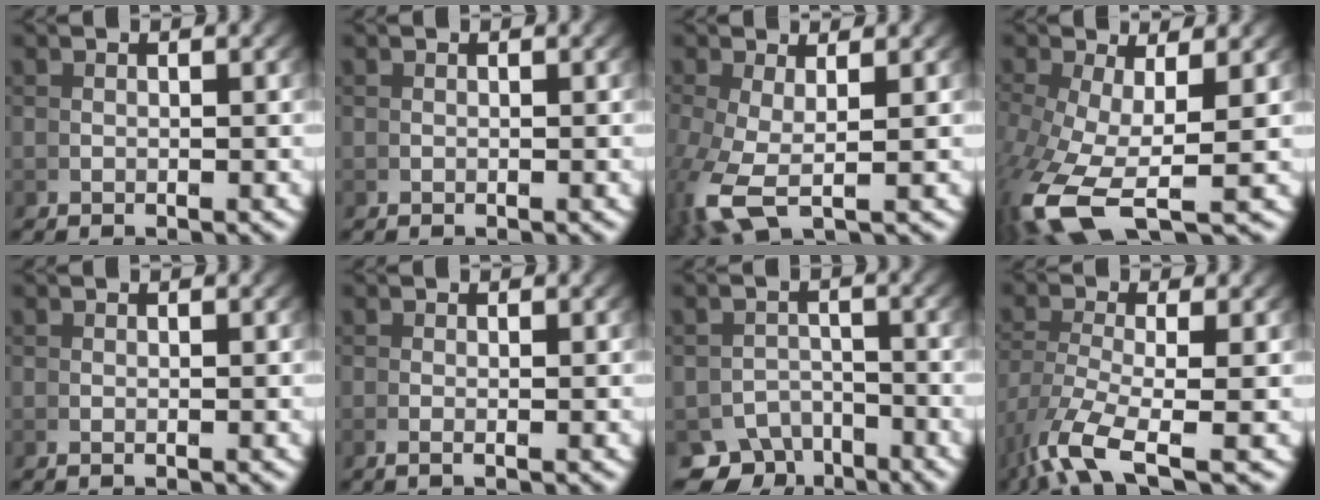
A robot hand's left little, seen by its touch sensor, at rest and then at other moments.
{"total": 0.0}
{"total": 4.5, "force": [-0.6, 2.3, 3.9], "torque": [-0.114, -0.037, 0.010]}
{"total": 7.0, "force": [-2.6, 3.4, 5.5], "torque": [-0.149, -0.048, -0.017]}
{"total": 0.0}
{"total": 0.7, "force": [-0.3, 0.1, 0.7], "torque": [-0.025, -0.007, -0.004]}
{"total": 6.5, "force": [-5.4, 3.4, 1.4], "torque": [0.008, -0.029, -0.086]}
{"total": 4.9, "force": [-2.6, 1.3, 3.9], "torque": [-0.092, -0.037, -0.021]}